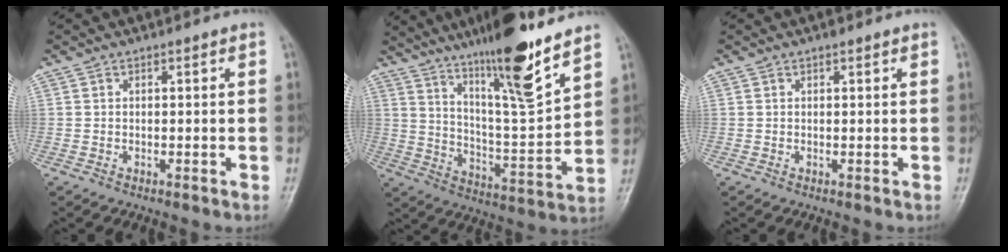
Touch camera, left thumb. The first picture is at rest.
{"total": 17.5, "force": [12.5, 1.6, 12.1], "torque": [-0.182, -0.076, 0.214]}
{"total": 0.6, "force": [0.4, 0.2, 0.3], "torque": [-0.002, -0.001, 0.005]}